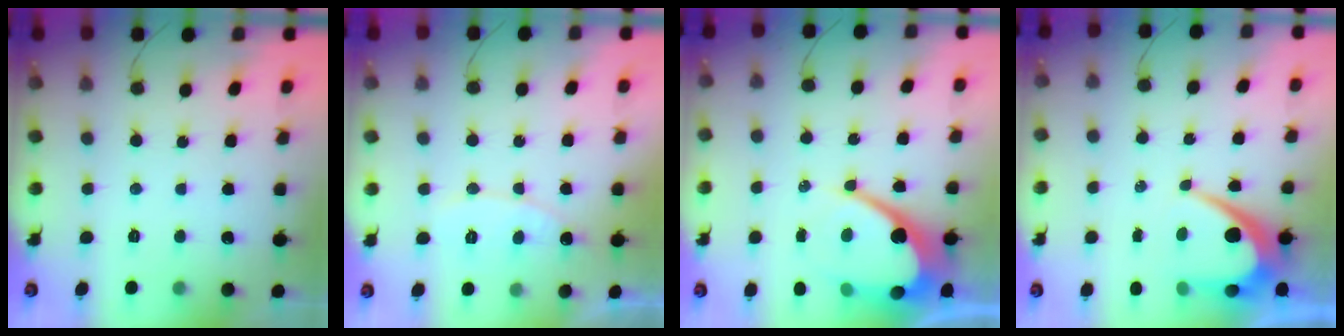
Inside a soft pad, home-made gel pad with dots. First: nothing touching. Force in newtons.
{"total": 7.3, "press": 7.3, "slide": 0.6}
{"total": 14.9, "press": 14.8, "slide": 1.1}
{"total": 8.9, "press": 8.9, "slide": 0.6}